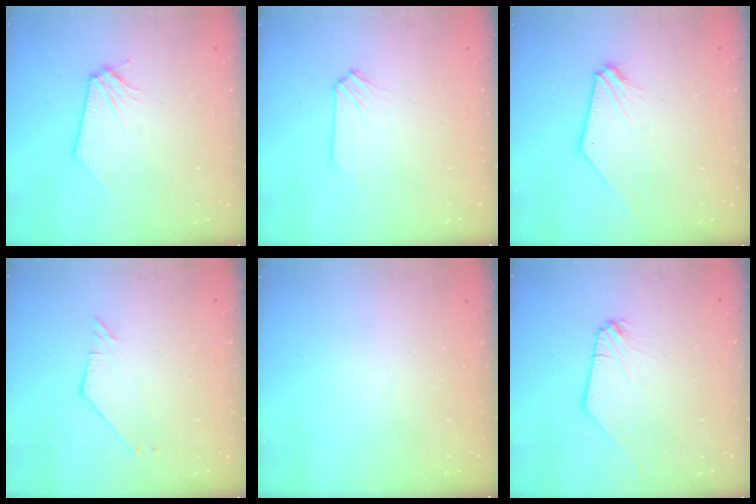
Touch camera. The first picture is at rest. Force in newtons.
{"total": 0.0}
{"total": 2.1, "press": 2.1, "slide": 0.6}
{"total": 2.2, "press": 2.2, "slide": 0.4}
{"total": 0.0}
{"total": 0.0}